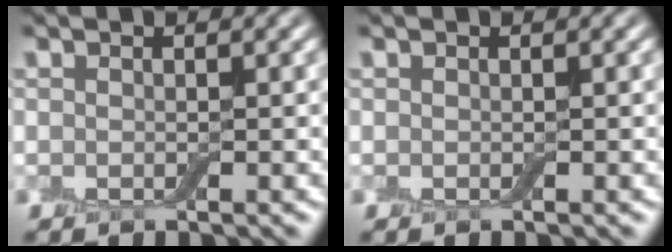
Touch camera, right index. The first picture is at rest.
{"total": 0.0}